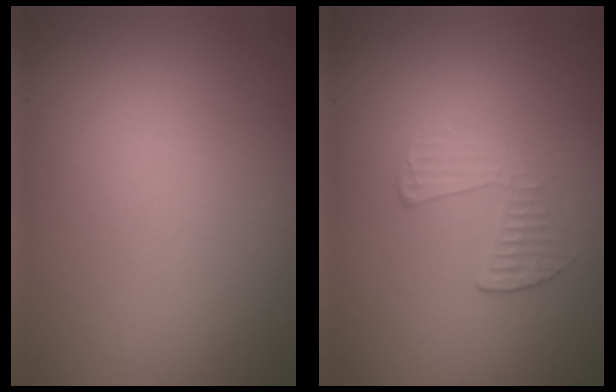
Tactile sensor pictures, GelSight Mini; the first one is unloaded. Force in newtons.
{"total": 1.8, "press": 0.5, "slide": 1.7}